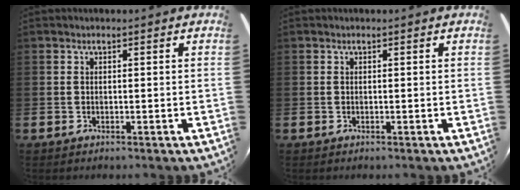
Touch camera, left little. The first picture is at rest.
{"total": 0.0}